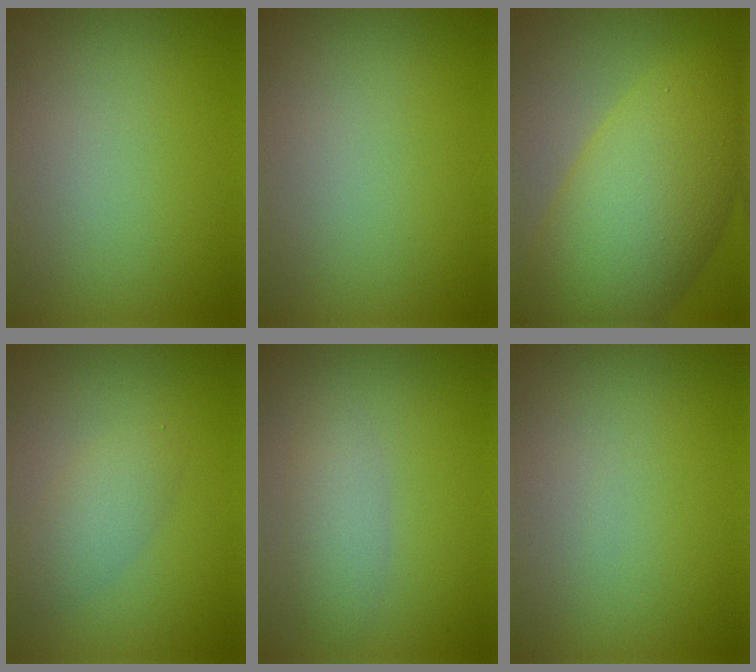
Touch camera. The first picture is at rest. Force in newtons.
{"total": 0.0}
{"total": 11.4, "press": 11.4, "slide": 0.3}
{"total": 2.2, "press": 2.2, "slide": 0.2}
{"total": 2.3, "press": 2.3, "slide": 0.1}
{"total": 0.0}